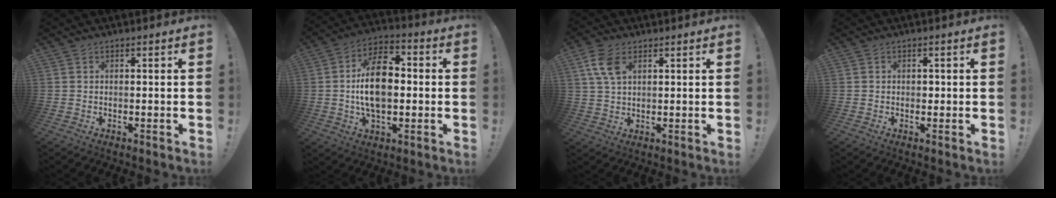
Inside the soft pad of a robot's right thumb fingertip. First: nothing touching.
{"total": 15.9, "force": [-0.2, 9.5, 12.8], "torque": [-0.229, 0.007, -0.009]}
{"total": 7.9, "force": [3.4, 4.5, 5.5], "torque": [-0.109, -0.003, 0.067]}
{"total": 0.8, "force": [0.0, 0.7, 0.3], "torque": [0.003, -0.002, -0.002]}